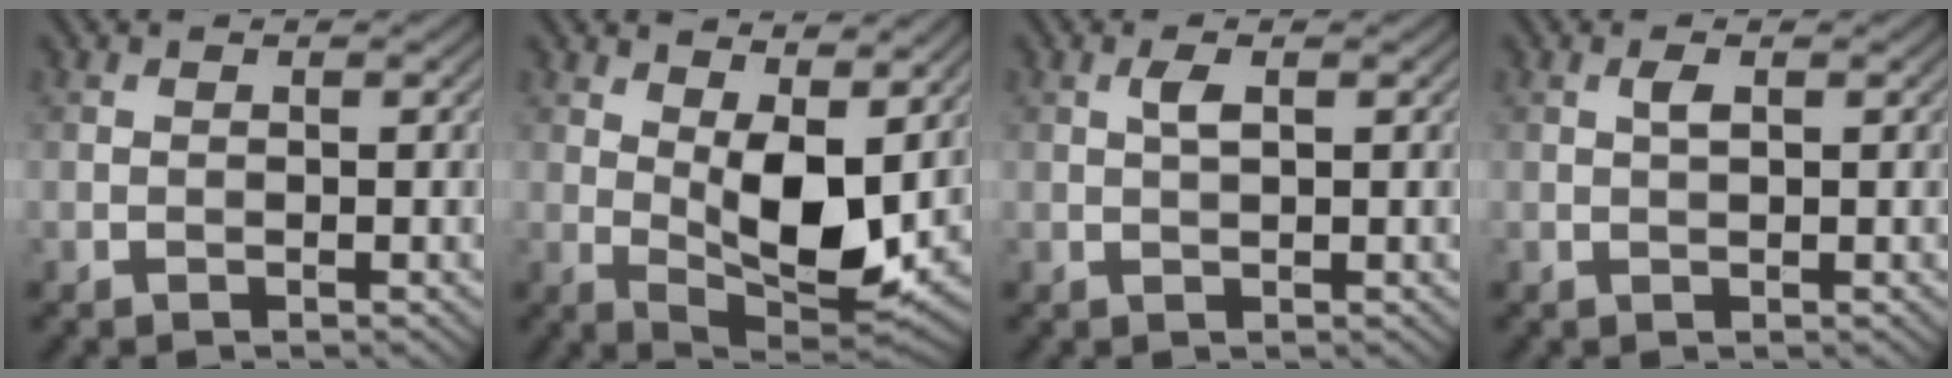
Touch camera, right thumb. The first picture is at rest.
{"total": 10.3, "force": [2.6, 4.8, 8.7], "torque": [-0.152, -0.011, 0.048]}
{"total": 1.5, "force": [0.5, 0.4, 1.4], "torque": [-0.032, 0.003, 0.010]}
{"total": 1.1, "force": [0.4, 0.3, 1.0], "torque": [-0.023, 0.002, 0.008]}